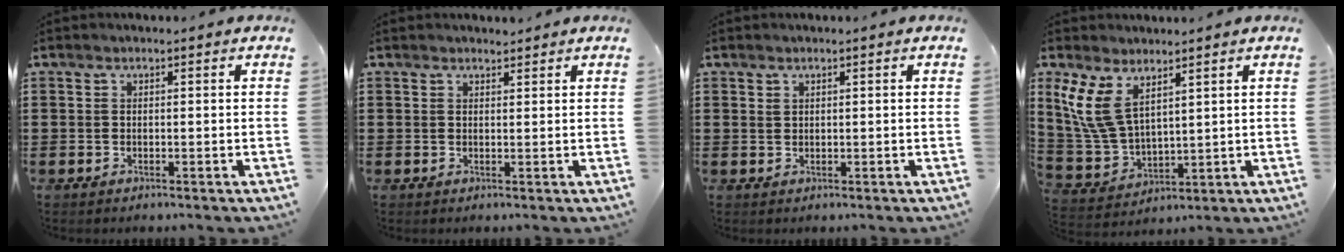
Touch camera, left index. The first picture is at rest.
{"total": 1.3, "force": [1.3, 0.3, 0.1], "torque": [-0.005, 0.001, 0.026]}
{"total": 0.8, "force": [0.5, 0.6, 0.3], "torque": [-0.007, 0.004, 0.010]}
{"total": 9.0, "force": [4.9, 4.5, 6.2], "torque": [-0.162, -0.010, 0.087]}